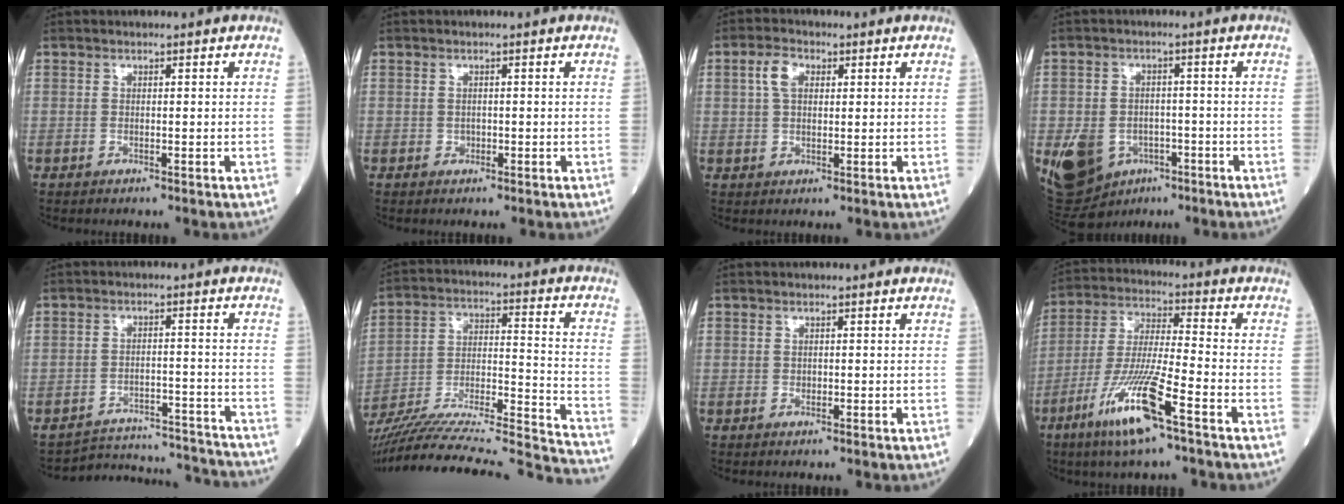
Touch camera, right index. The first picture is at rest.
{"total": 0.7, "force": [-0.2, 0.6, 0.2], "torque": [-0.003, 0.002, -0.003]}
{"total": 3.8, "force": [1.3, 2.2, 2.8], "torque": [-0.062, 0.011, 0.027]}
{"total": 14.2, "force": [-5.5, 11.2, 6.8], "torque": [-0.161, 0.003, -0.076]}
{"total": 14.1, "force": [-14.0, 1.2, 0.2], "torque": [0.009, 0.026, -0.180]}
{"total": 32.5, "force": [-30.2, 0.2, 12.2], "torque": [-0.157, -0.031, -0.442]}
{"total": 0.5, "force": [-0.1, 0.5, 0.3], "torque": [0.000, 0.001, -0.001]}
{"total": 13.1, "force": [-7.1, 0.5, 11.0], "torque": [-0.227, -0.025, -0.136]}